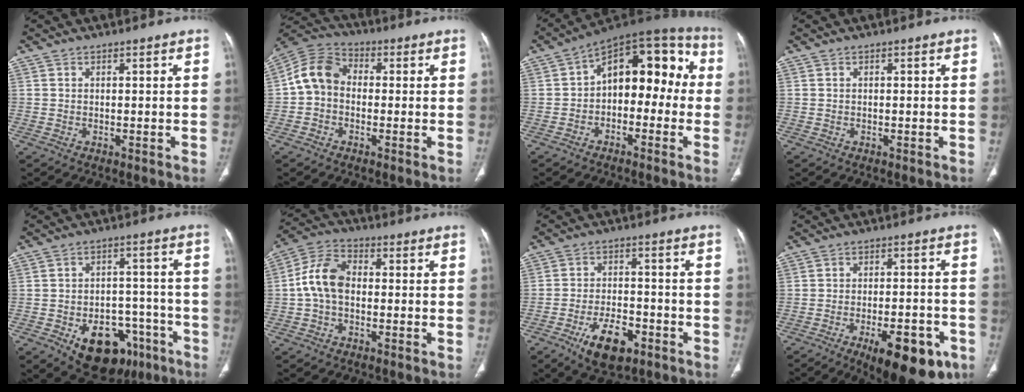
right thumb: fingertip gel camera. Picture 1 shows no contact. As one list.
[{"total": 8.8, "force": [-0.5, 6.9, 5.4], "torque": [-0.092, 0.028, -0.025]}, {"total": 15.5, "force": [0.4, 9.4, 12.4], "torque": [-0.116, 0.056, -0.013]}, {"total": 0.0}, {"total": 15.9, "force": [-8.0, 10.3, 9.1], "torque": [-0.087, 0.048, -0.104]}, {"total": 9.1, "force": [-0.5, 6.1, 6.7], "torque": [-0.125, 0.028, -0.020]}, {"total": 10.0, "force": [-5.2, 5.1, 6.9], "torque": [-0.107, 0.023, -0.083]}, {"total": 15.8, "force": [-8.2, 6.3, 12.0], "torque": [-0.127, 0.035, -0.105]}]